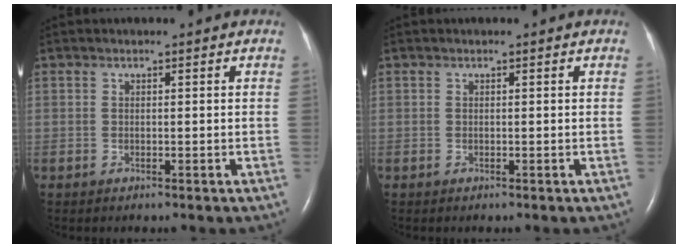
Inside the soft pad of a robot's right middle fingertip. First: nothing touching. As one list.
[{"total": 0.0}]